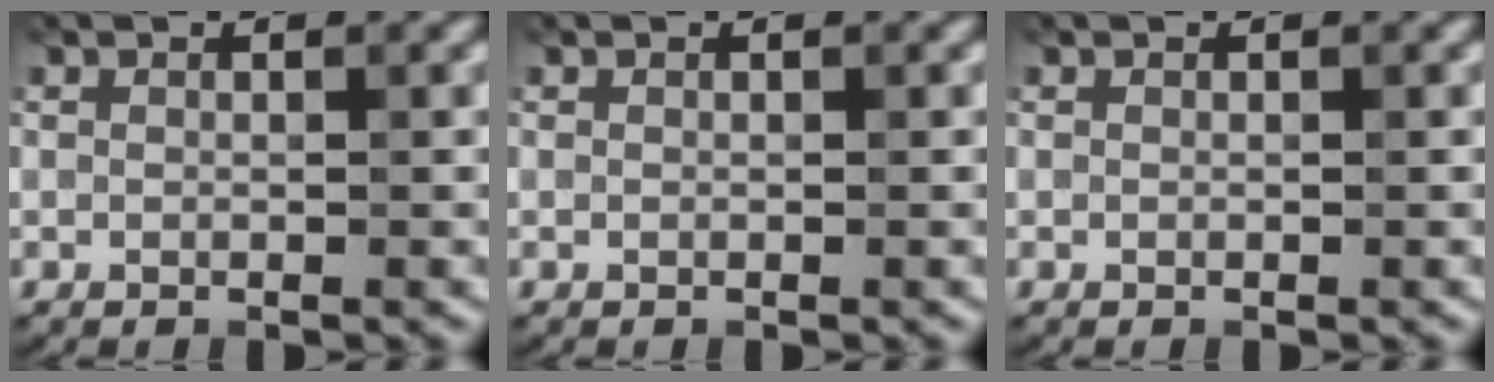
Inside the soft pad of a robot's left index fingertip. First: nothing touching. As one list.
[{"total": 0.0}, {"total": 0.0}]